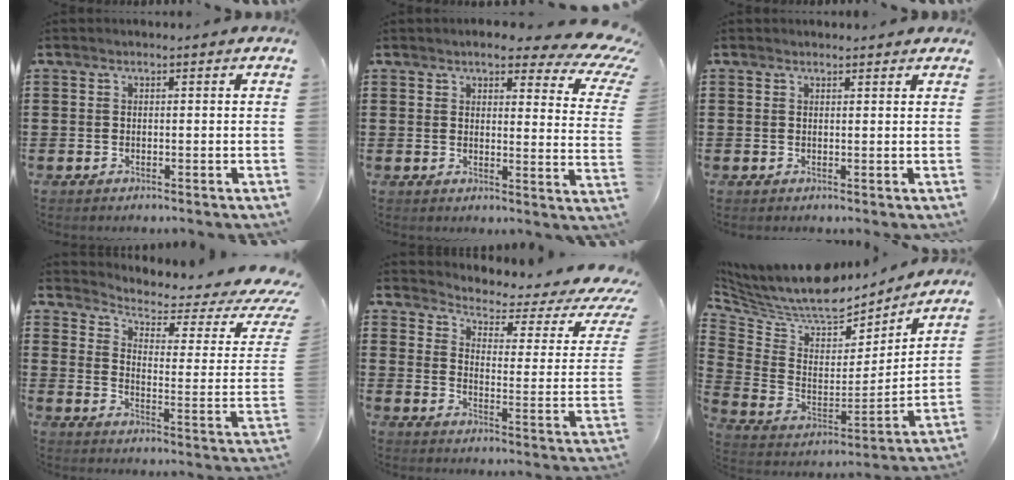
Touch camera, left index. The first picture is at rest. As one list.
[{"total": 6.1, "force": [4.6, 1.3, 3.7], "torque": [-0.065, -0.027, 0.074]}, {"total": 1.0, "force": [1.0, 0.3, 0.1], "torque": [-0.004, 0.001, 0.019]}, {"total": 3.5, "force": [2.5, 1.0, 2.3], "torque": [-0.047, -0.035, 0.032]}, {"total": 2.9, "force": [1.8, 0.9, 2.0], "torque": [-0.045, -0.026, 0.020]}, {"total": 7.5, "force": [6.6, 2.4, 2.8], "torque": [-0.092, -0.050, 0.112]}]